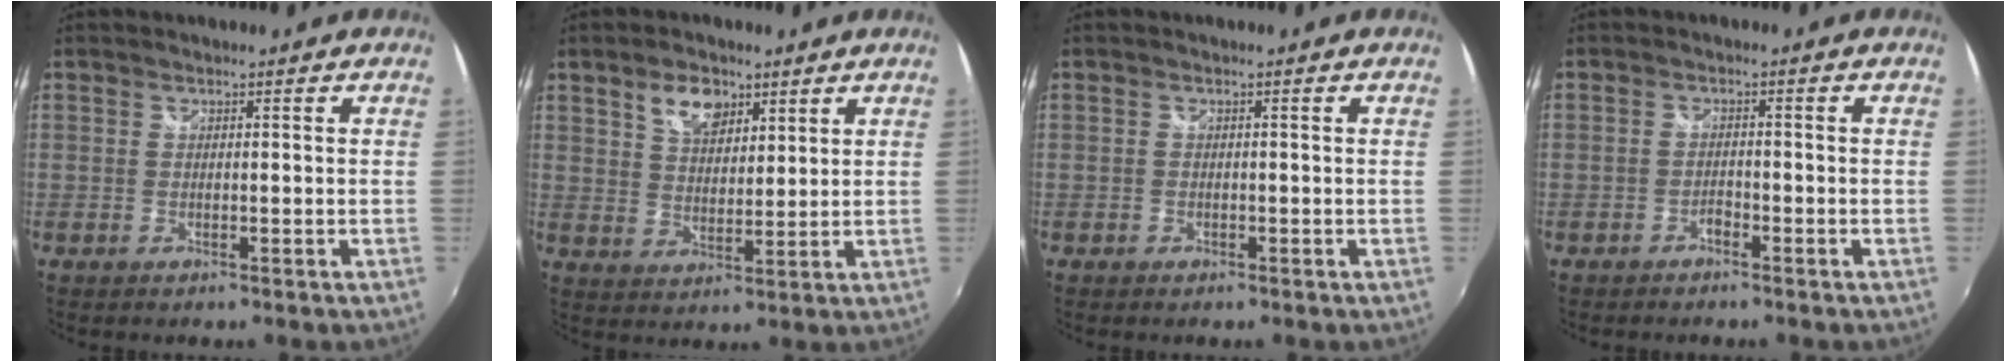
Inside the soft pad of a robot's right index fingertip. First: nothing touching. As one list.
[{"total": 6.8, "force": [4.0, 4.0, 3.8], "torque": [-0.059, 0.010, 0.073]}, {"total": 0.8, "force": [-0.5, 0.7, 0.1], "torque": [-0.003, 0.000, -0.007]}, {"total": 1.4, "force": [-1.2, 0.4, 0.4], "torque": [-0.009, -0.001, -0.023]}]